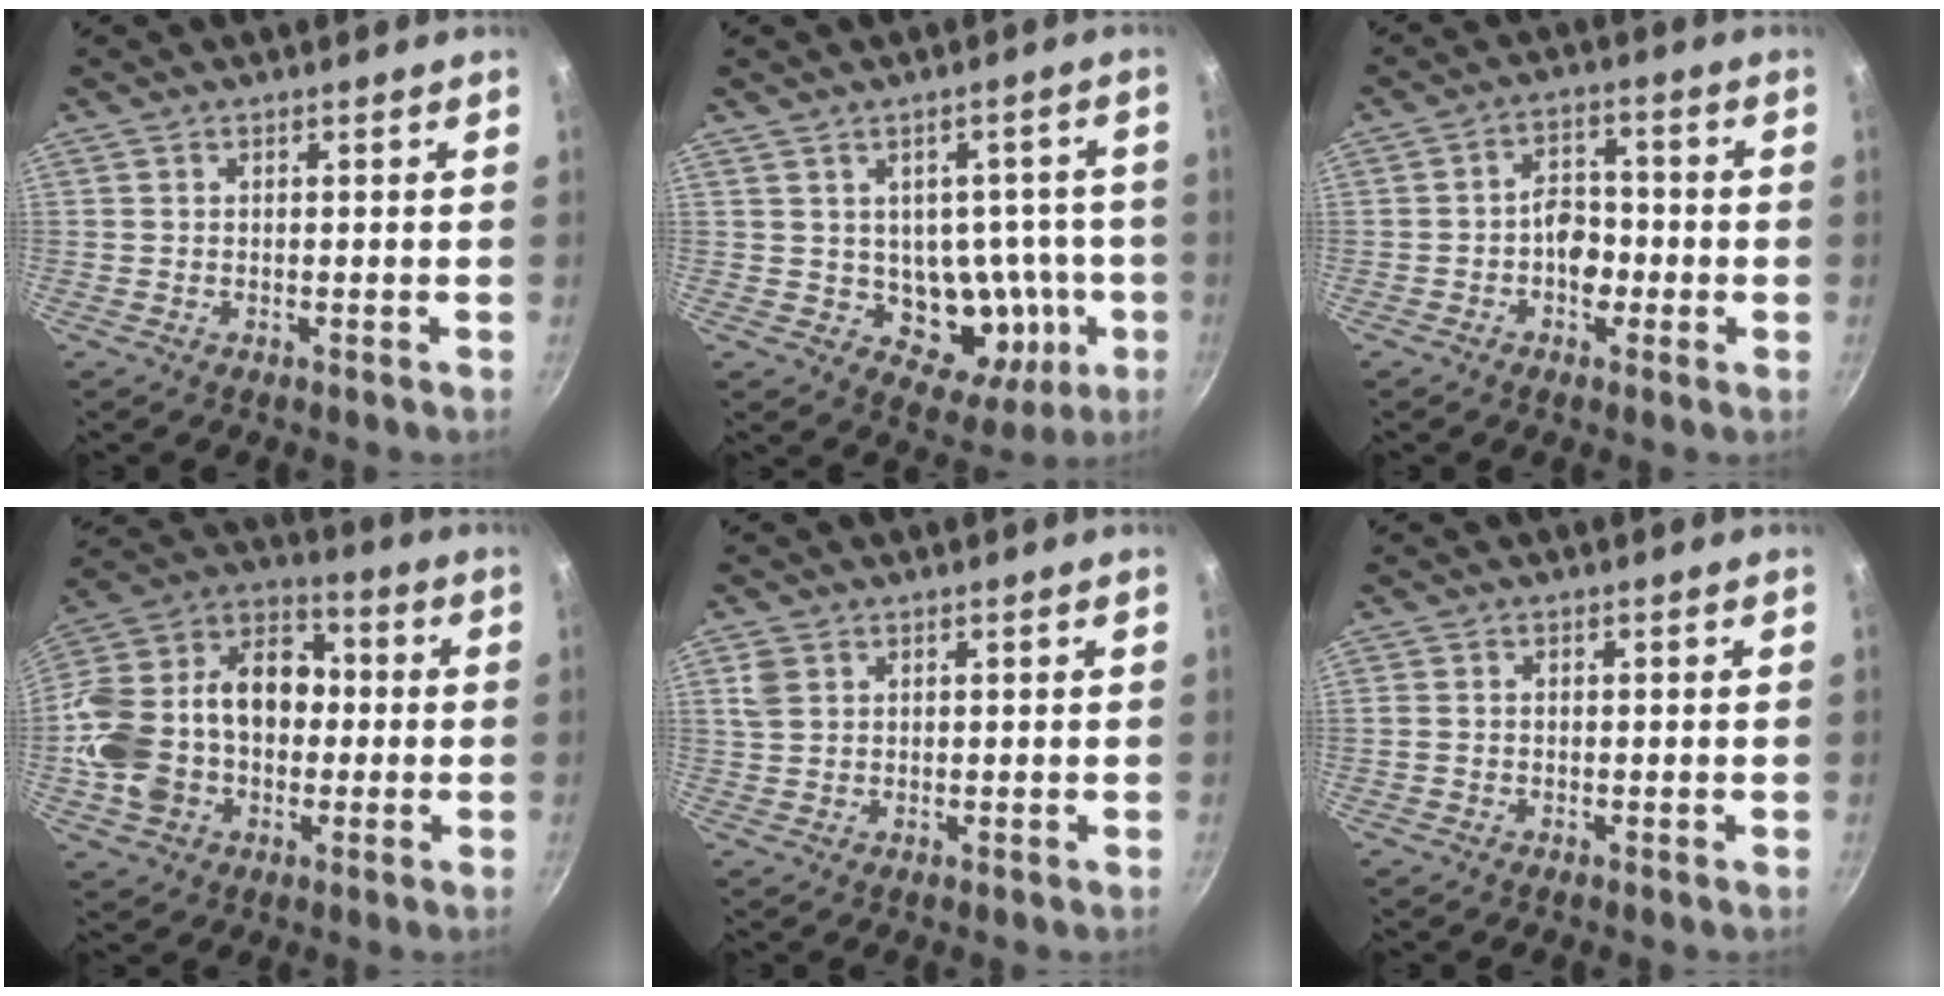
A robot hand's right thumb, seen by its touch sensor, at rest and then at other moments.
{"total": 13.1, "force": [-1.3, 10.0, 8.4], "torque": [-0.065, -0.003, -0.002]}
{"total": 6.1, "force": [-1.5, 4.3, 4.0], "torque": [-0.031, 0.021, -0.031]}
{"total": 24.6, "force": [-1.9, 18.3, 16.4], "torque": [-0.293, 0.069, -0.041]}
{"total": 3.2, "force": [1.1, 2.5, 1.6], "torque": [-0.025, 0.002, 0.025]}
{"total": 1.0, "force": [-0.2, 0.9, 0.5], "torque": [-0.010, 0.003, -0.005]}